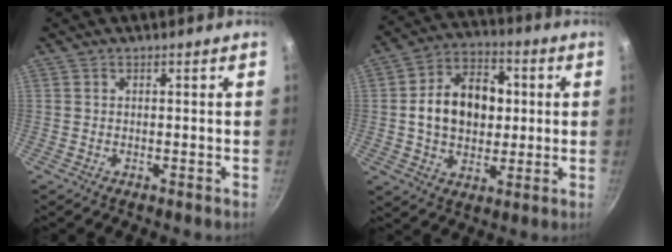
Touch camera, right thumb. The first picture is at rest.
{"total": 14.8, "force": [1.2, 10.8, 10.1], "torque": [-0.133, 0.018, 0.011]}